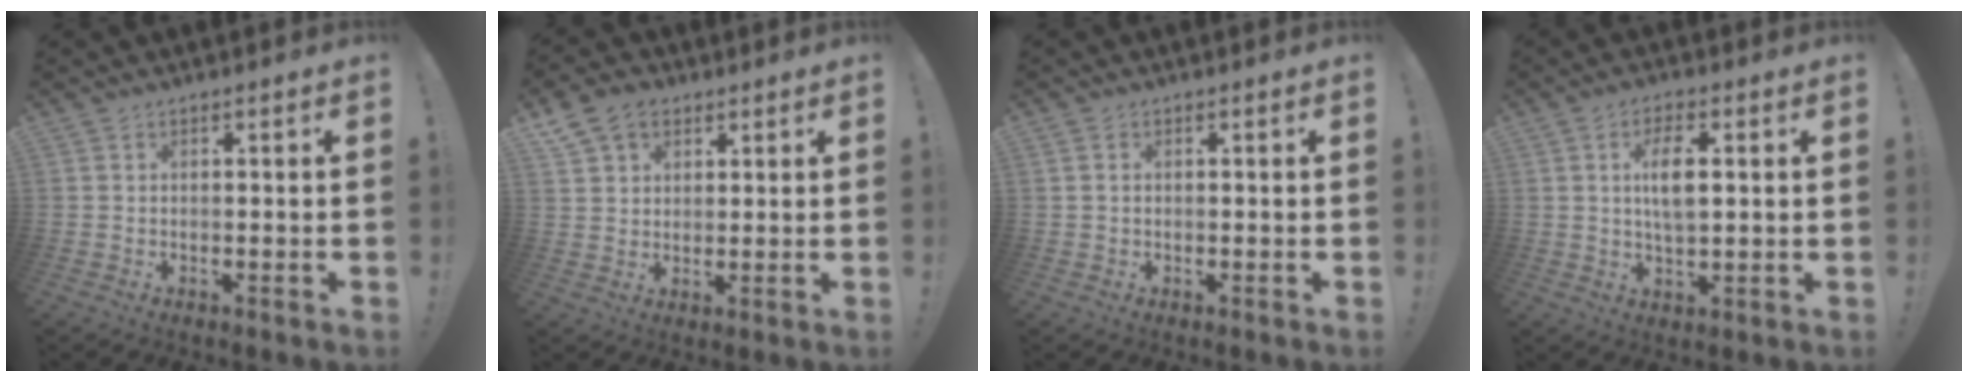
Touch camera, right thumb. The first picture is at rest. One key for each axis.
{"total": 8.7, "fx": 4.8, "fy": 6.4, "fz": 3.4, "tx": -0.054, "ty": -0.016, "tz": 0.095}
{"total": 0.9, "fx": 0.1, "fy": 0.7, "fz": 0.5, "tx": -0.012, "ty": 0.004, "tz": 0.003}
{"total": 8.0, "fx": 1.6, "fy": 3.8, "fz": 6.9, "tx": -0.122, "ty": -0.006, "tz": 0.019}